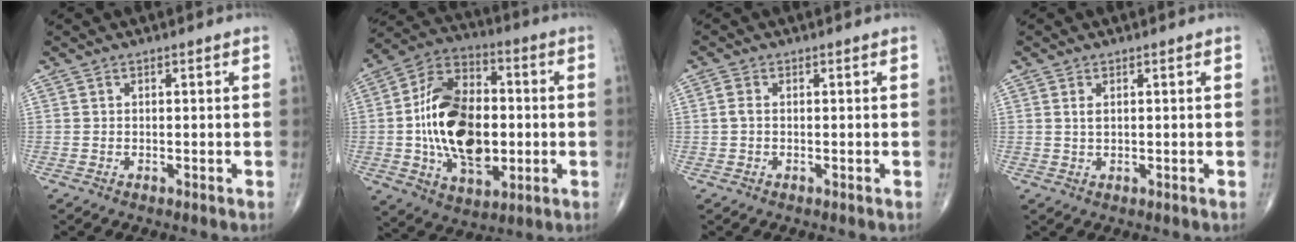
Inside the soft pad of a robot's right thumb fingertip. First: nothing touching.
{"total": 21.7, "force": [-0.8, 13.4, 17.1], "torque": [-0.274, 0.016, -0.009]}
{"total": 1.8, "force": [0.1, 1.1, 1.4], "torque": [-0.032, 0.004, 0.002]}
{"total": 1.6, "force": [0.6, 0.7, 1.3], "torque": [-0.025, 0.000, 0.015]}